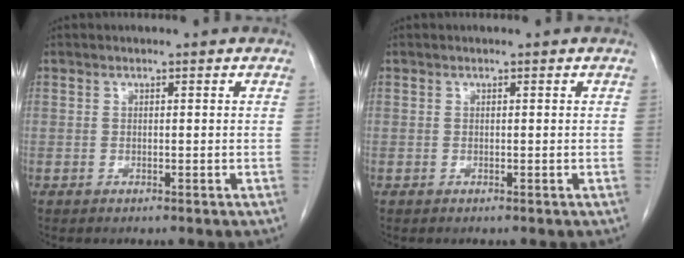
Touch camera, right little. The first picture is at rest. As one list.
[{"total": 0.0}]